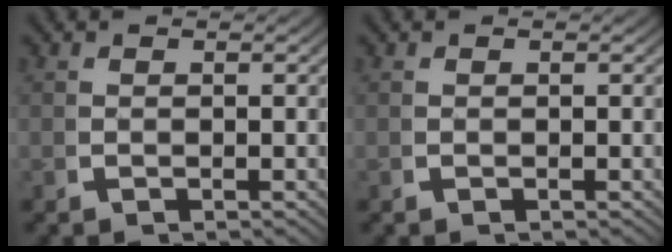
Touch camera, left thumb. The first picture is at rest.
{"total": 0.0}